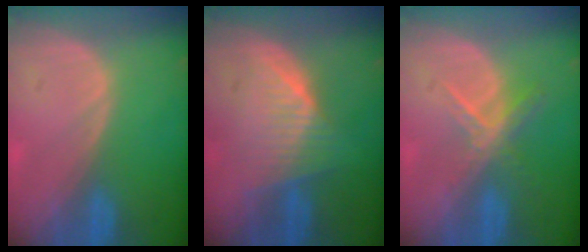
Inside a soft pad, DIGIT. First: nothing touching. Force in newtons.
{"total": 6.6, "press": 6.2, "slide": 2.3}
{"total": 5.6, "press": 4.8, "slide": 2.8}